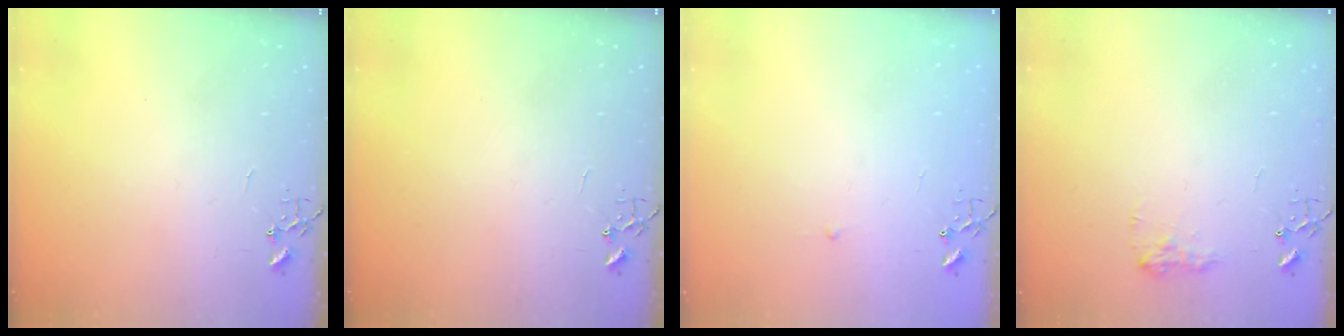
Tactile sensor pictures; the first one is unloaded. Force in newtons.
{"total": 0.0}
{"total": 2.3, "press": 2.3, "slide": 0.3}
{"total": 7.9, "press": 7.9, "slide": 0.4}